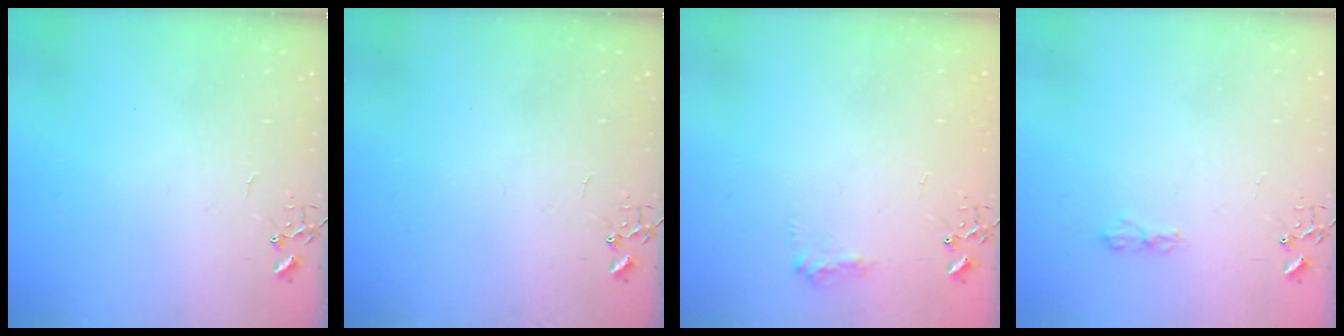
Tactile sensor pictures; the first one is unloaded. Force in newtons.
{"total": 0.0}
{"total": 7.9, "press": 7.9, "slide": 0.6}
{"total": 5.4, "press": 5.4, "slide": 0.7}